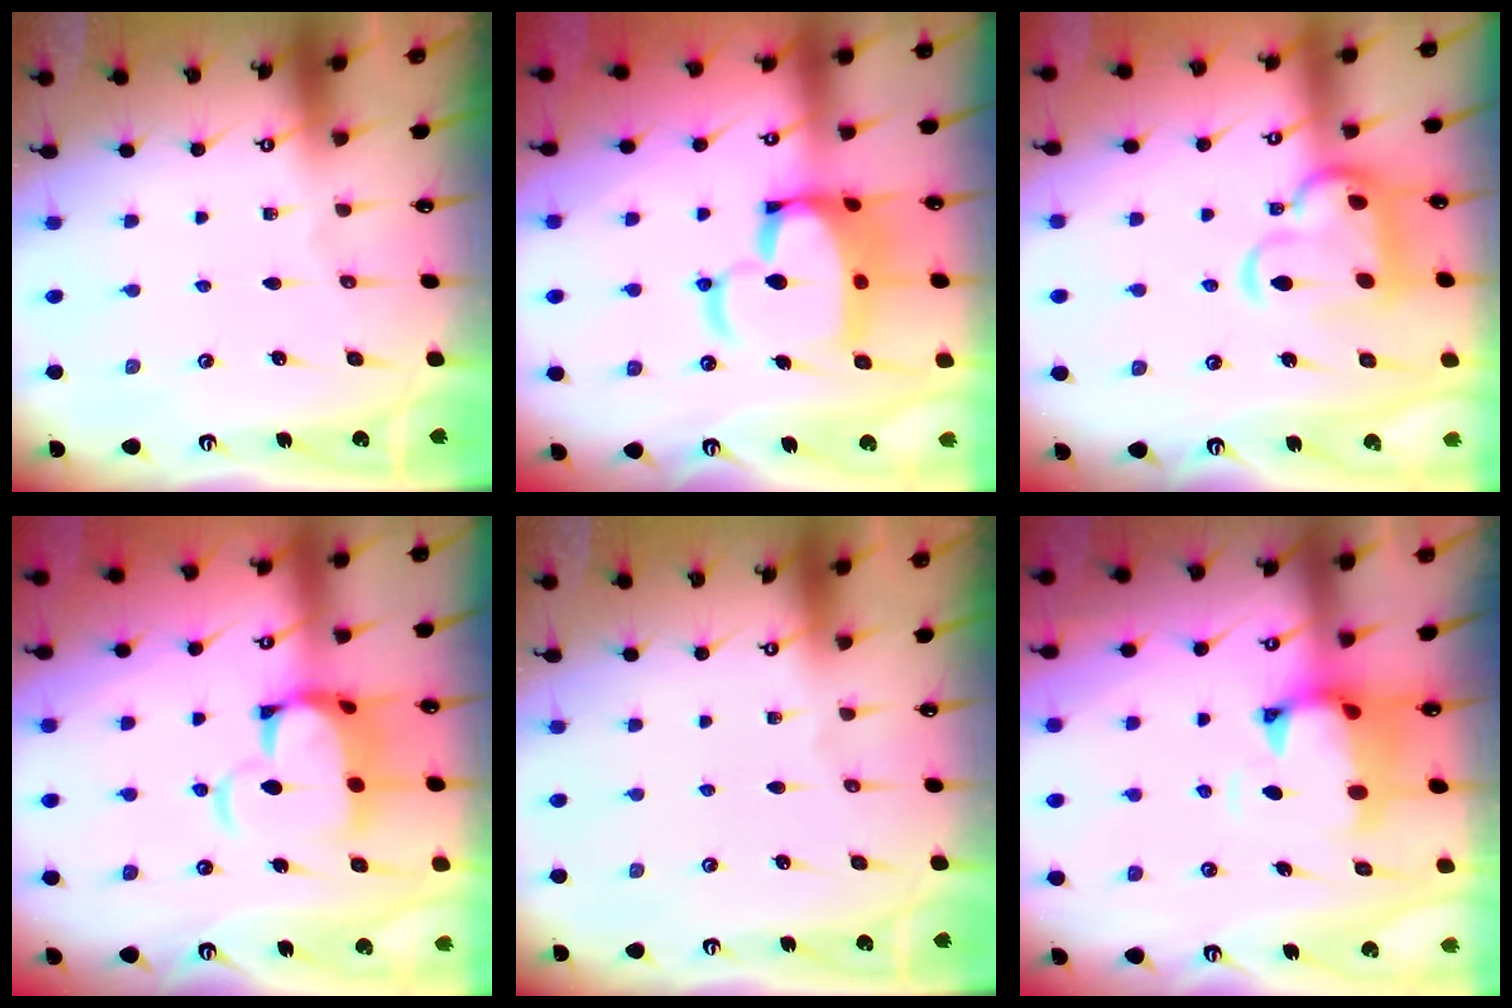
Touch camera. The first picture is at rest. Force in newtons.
{"total": 14.1, "press": 13.9, "slide": 2.7}
{"total": 9.3, "press": 9.1, "slide": 1.9}
{"total": 6.5, "press": 6.2, "slide": 2.0}
{"total": 0.0}
{"total": 1.5, "press": 1.1, "slide": 1.1}